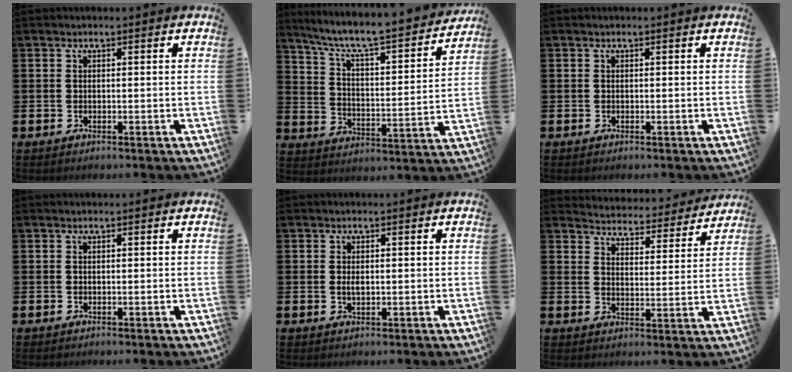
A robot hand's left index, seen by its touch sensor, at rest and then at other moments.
{"total": 7.8, "force": [7.0, 0.9, 3.3], "torque": [-0.091, -0.058, 0.112]}
{"total": 0.0}
{"total": 0.0}
{"total": 1.0, "force": [0.2, 0.4, 0.9], "torque": [-0.017, 0.002, 0.001]}
{"total": 4.5, "force": [4.5, 0.6, -0.2], "torque": [-0.016, -0.041, 0.074]}